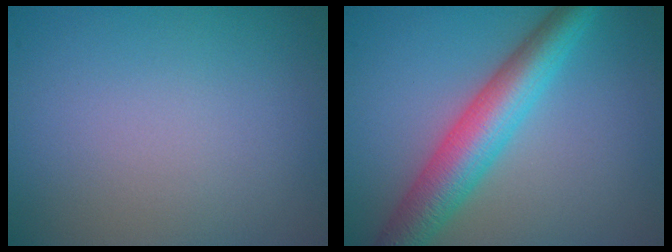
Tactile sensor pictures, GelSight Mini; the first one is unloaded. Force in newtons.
{"total": 6.4, "press": 6.4, "slide": 0.1}